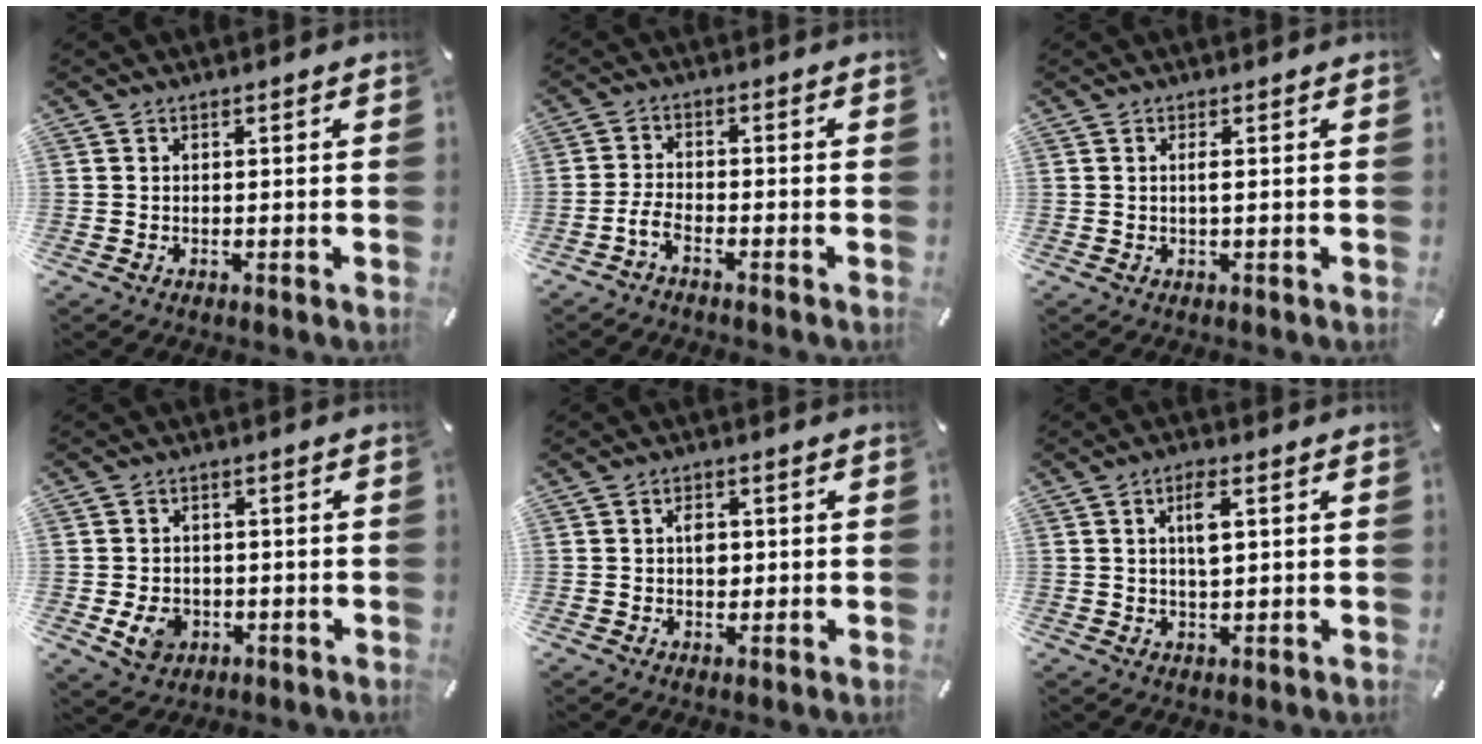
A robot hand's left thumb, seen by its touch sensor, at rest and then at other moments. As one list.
[{"total": 3.7, "force": [-2.4, 1.5, 2.3], "torque": [-0.059, 0.004, -0.049]}, {"total": 1.4, "force": [0.1, 0.1, 1.4], "torque": [-0.030, -0.004, 0.001]}, {"total": 6.0, "force": [-1.5, 5.1, 2.9], "torque": [-0.053, -0.001, -0.029]}, {"total": 3.3, "force": [0.1, 2.4, 2.2], "torque": [-0.021, -0.004, -0.005]}, {"total": 5.3, "force": [1.3, 1.9, 4.7], "torque": [-0.090, 0.006, 0.017]}]